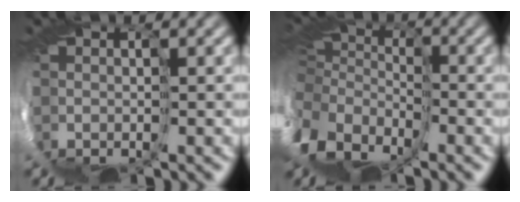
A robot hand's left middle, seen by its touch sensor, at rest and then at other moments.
{"total": 10.1, "force": [-3.0, 7.6, 6.0], "torque": [-0.195, -0.022, -0.039]}